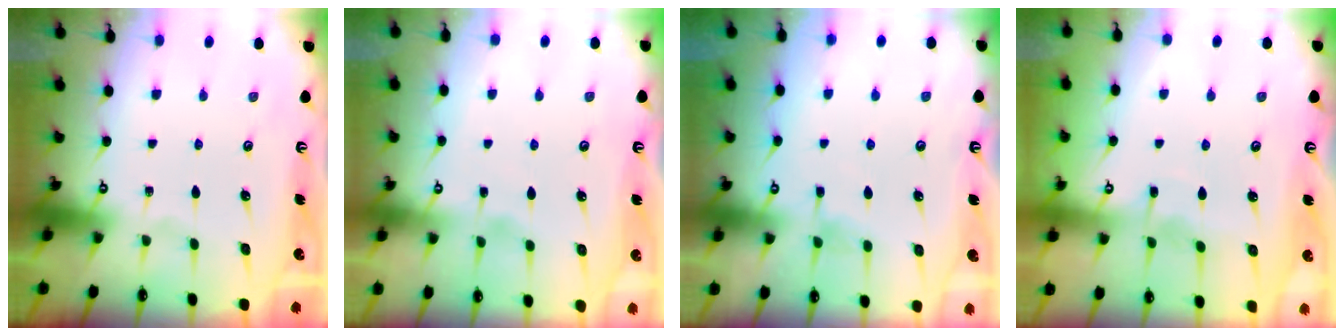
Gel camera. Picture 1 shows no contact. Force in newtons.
{"total": 2.0, "press": 2.0, "slide": 0.1}
{"total": 4.8, "press": 4.8, "slide": 0.5}
{"total": 2.8, "press": 2.8, "slide": 0.3}